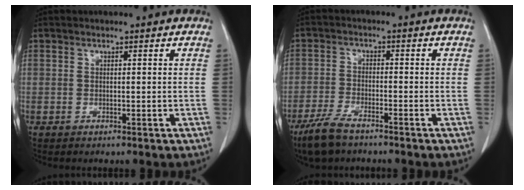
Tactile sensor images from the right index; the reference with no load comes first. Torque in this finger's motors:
{"motor_torque": [0.34, -0.29, 0.20, 0.03]}